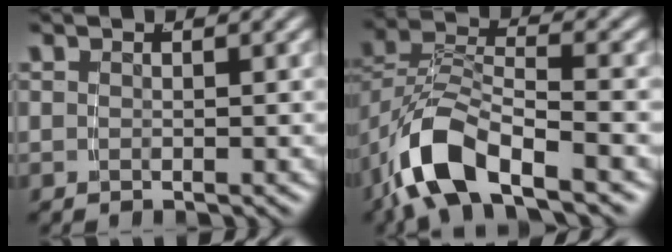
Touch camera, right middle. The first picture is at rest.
{"total": 6.2, "force": [-3.1, 2.7, 4.7], "torque": [-0.110, -0.013, -0.048]}